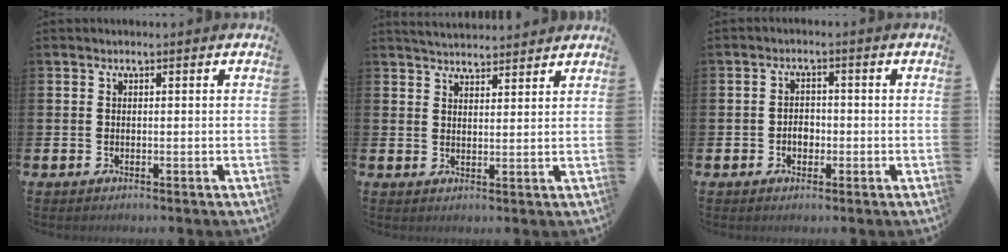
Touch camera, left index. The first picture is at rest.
{"total": 3.6, "force": [3.6, 0.4, 0.1], "torque": [-0.008, -0.019, 0.066]}
{"total": 2.2, "force": [-0.7, 1.7, 1.3], "torque": [-0.010, -0.001, -0.018]}